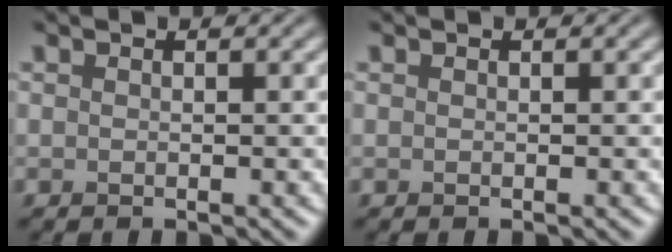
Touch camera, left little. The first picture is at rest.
{"total": 0.0}